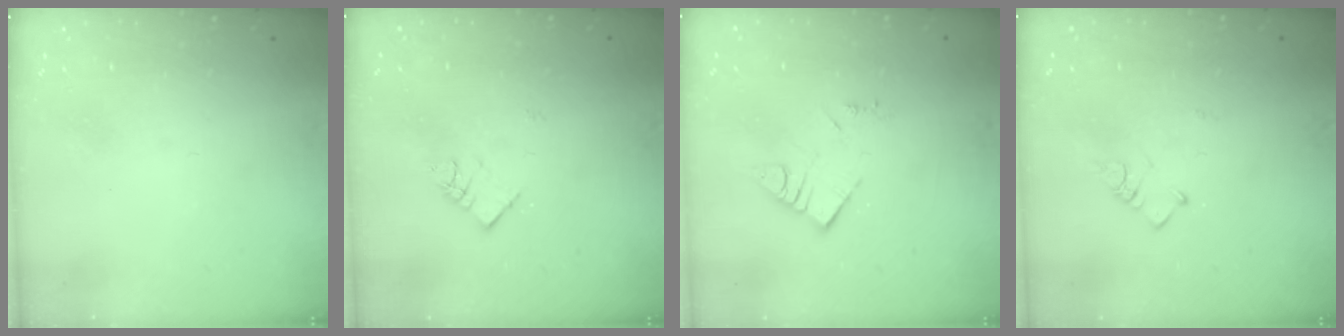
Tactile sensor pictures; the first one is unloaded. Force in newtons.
{"total": 5.4, "press": 5.4, "slide": 0.1}
{"total": 5.0, "press": 5.0, "slide": 0.2}
{"total": 2.6, "press": 2.6, "slide": 0.5}